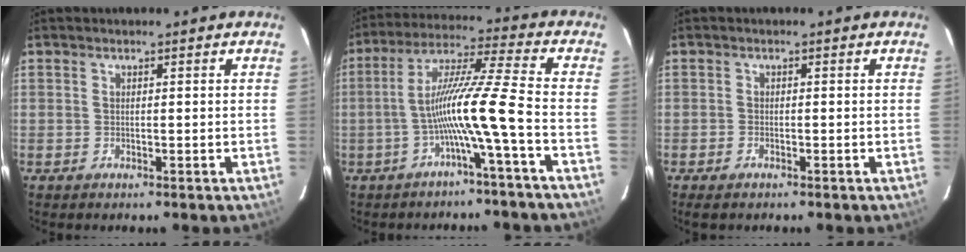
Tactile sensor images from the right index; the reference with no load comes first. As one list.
[{"total": 11.0, "force": [-4.2, -2.1, 9.9], "torque": [-0.189, 0.006, -0.078]}, {"total": 1.7, "force": [-1.3, 0.8, 0.8], "torque": [-0.021, -0.002, -0.026]}]